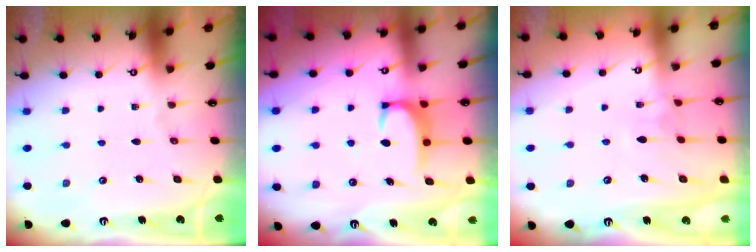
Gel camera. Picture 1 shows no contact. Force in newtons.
{"total": 3.0, "press": 3.0, "slide": 0.5}
{"total": 2.9, "press": 2.9, "slide": 0.3}